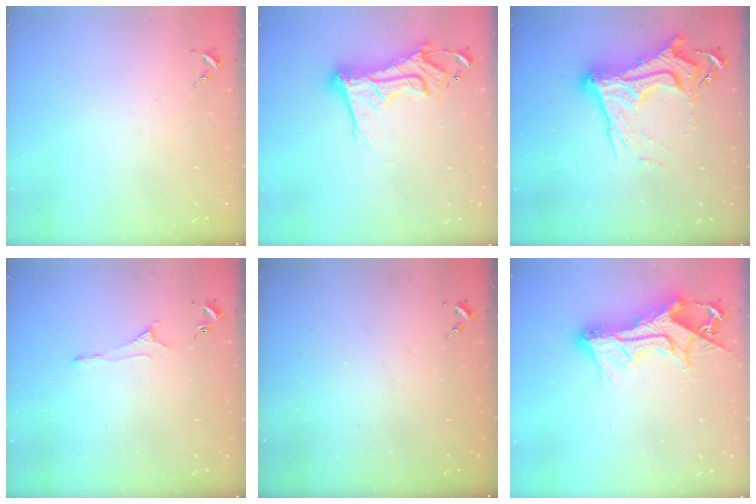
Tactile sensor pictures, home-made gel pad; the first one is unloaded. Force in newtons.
{"total": 16.2, "press": 16.1, "slide": 1.6}
{"total": 19.9, "press": 19.8, "slide": 1.9}
{"total": 3.8, "press": 3.8, "slide": 0.6}
{"total": 0.0}
{"total": 17.3, "press": 17.2, "slide": 1.5}